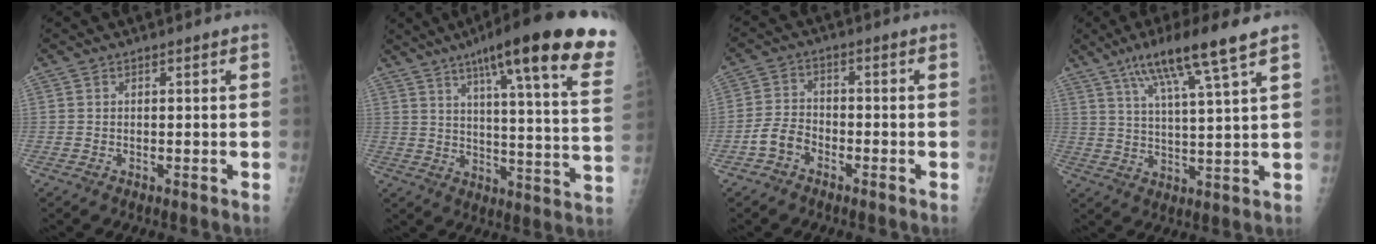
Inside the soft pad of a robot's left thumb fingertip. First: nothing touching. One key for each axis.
{"total": 27.2, "fx": 16.9, "fy": 4.1, "fz": 20.9, "tx": -0.275, "ty": -0.044, "tz": 0.224}
{"total": 4.9, "fx": -2.6, "fy": 3.3, "fz": 2.5, "tx": -0.043, "ty": 0.023, "tz": -0.054}
{"total": 12.4, "fx": 7.5, "fy": 0.4, "fz": 9.9, "tx": -0.178, "ty": -0.021, "tz": 0.131}